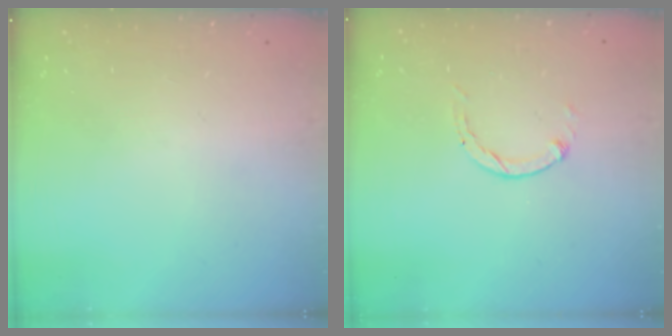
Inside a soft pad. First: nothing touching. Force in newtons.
{"total": 0.7, "press": 0.6, "slide": 0.2}